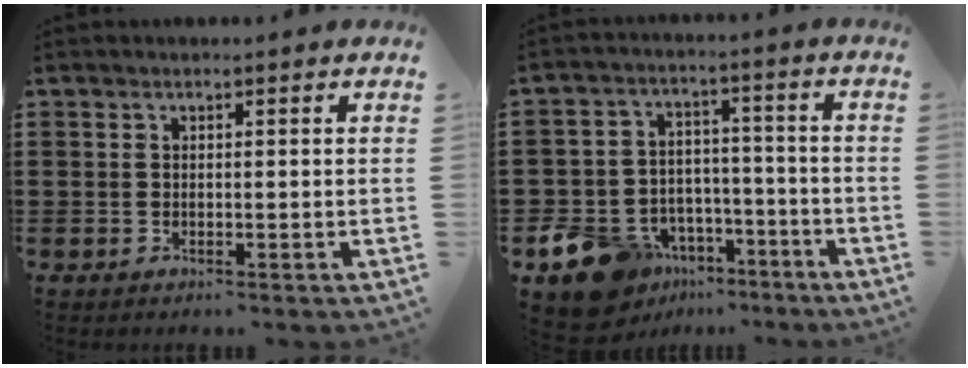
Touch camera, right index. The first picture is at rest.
{"total": 10.6, "force": [-7.0, 7.2, 3.4], "torque": [-0.099, 0.036, -0.128]}